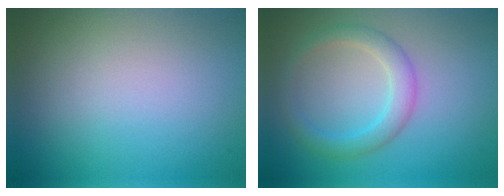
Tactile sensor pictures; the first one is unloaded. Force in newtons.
{"total": 2.8, "press": 2.8, "slide": 0.1}